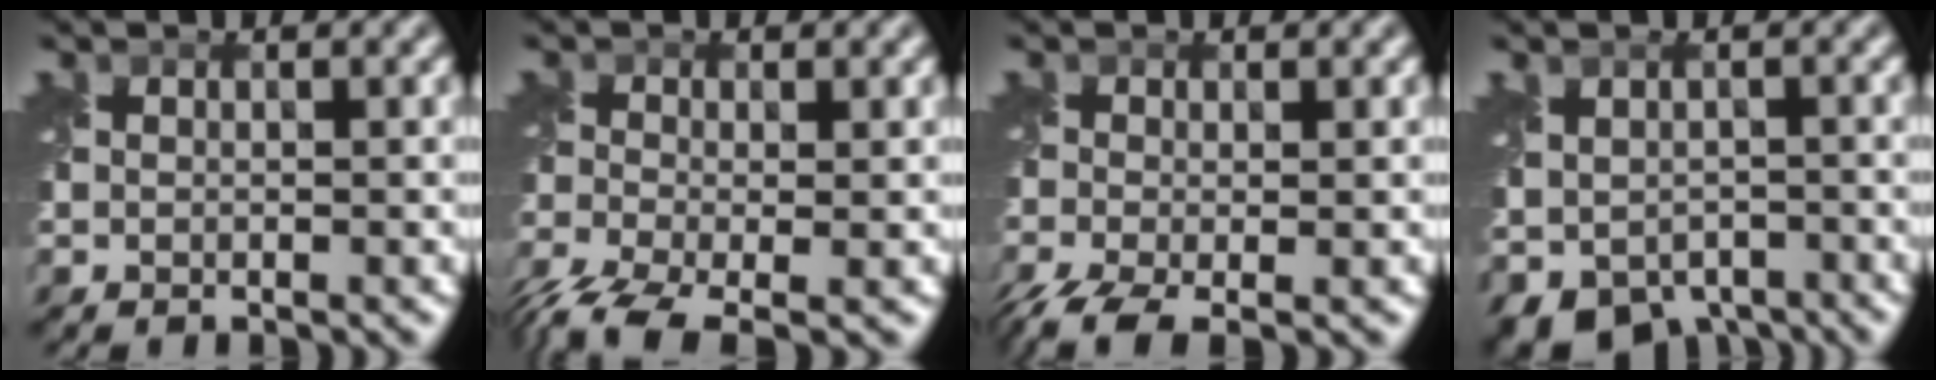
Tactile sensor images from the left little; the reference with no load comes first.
{"total": 5.6, "force": [-3.8, 1.9, 3.6], "torque": [-0.081, -0.021, -0.082]}
{"total": 4.9, "force": [-3.0, 1.6, 3.4], "torque": [-0.082, -0.022, -0.063]}
{"total": 6.0, "force": [-3.1, 4.0, 3.3], "torque": [-0.059, -0.027, -0.045]}